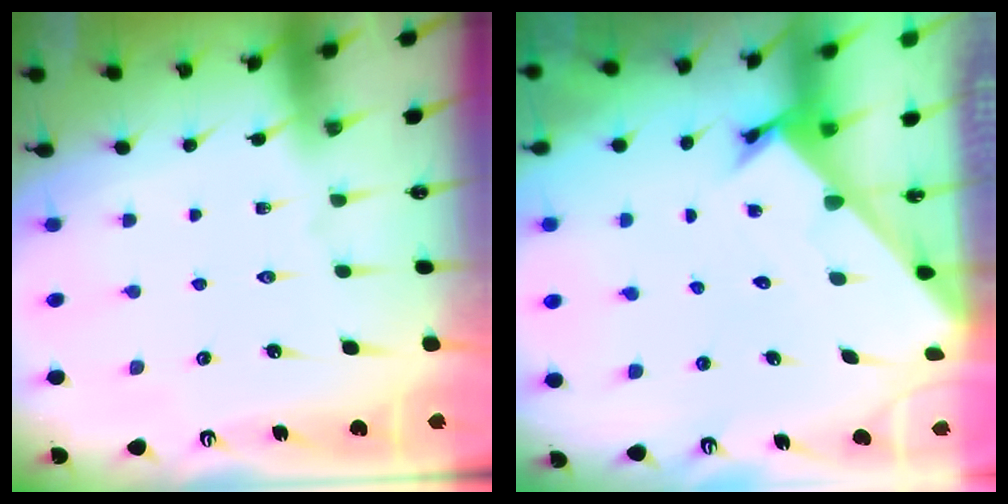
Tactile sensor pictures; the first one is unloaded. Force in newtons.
{"total": 2.4, "press": 2.3, "slide": 0.3}